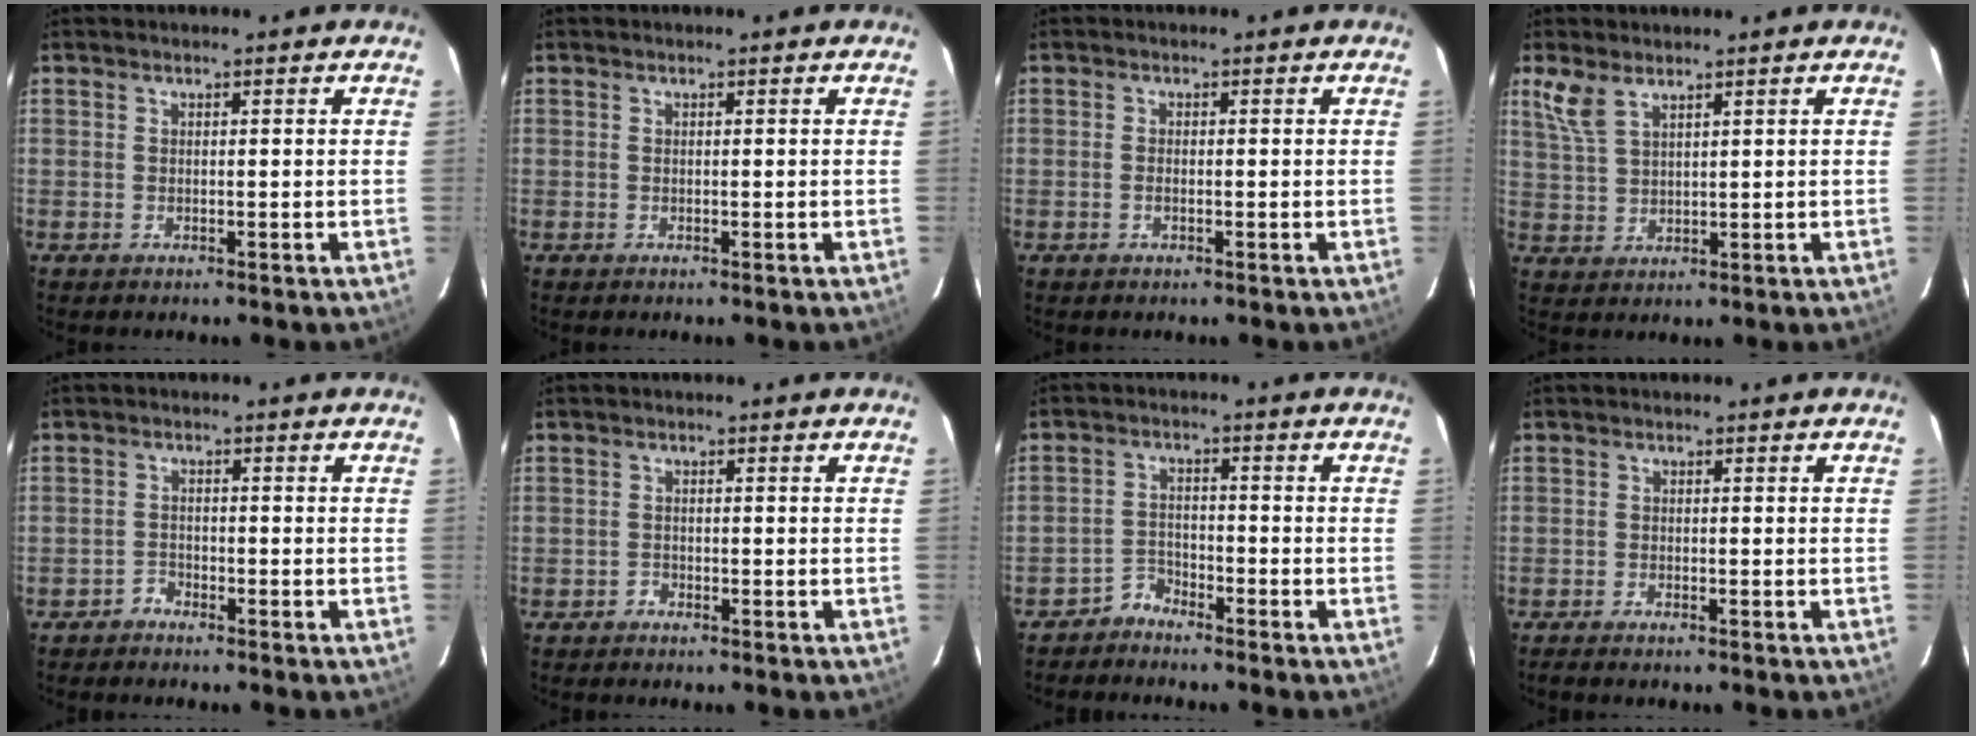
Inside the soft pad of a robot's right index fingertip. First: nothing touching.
{"total": 0.0}
{"total": 0.9, "force": [-0.5, 0.5, 0.6], "torque": [-0.014, 0.001, -0.010]}
{"total": 4.4, "force": [3.3, 0.9, 2.8], "torque": [-0.065, 0.002, 0.075]}
{"total": 1.6, "force": [-1.4, 0.8, -0.3], "torque": [0.005, 0.008, -0.029]}
{"total": 1.1, "force": [-0.8, 0.7, -0.2], "torque": [0.002, 0.007, -0.016]}
{"total": 2.9, "force": [-2.6, 1.2, -0.5], "torque": [0.011, 0.010, -0.053]}
{"total": 1.6, "force": [-1.4, 0.2, 0.7], "torque": [-0.023, -0.004, -0.026]}